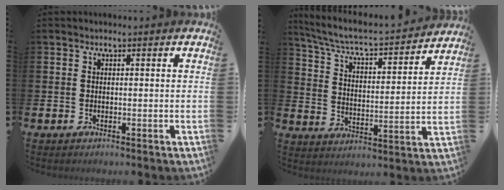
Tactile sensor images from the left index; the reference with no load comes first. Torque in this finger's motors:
{"motor_torque": [0.83, -1.30, 0.42, 0.15]}